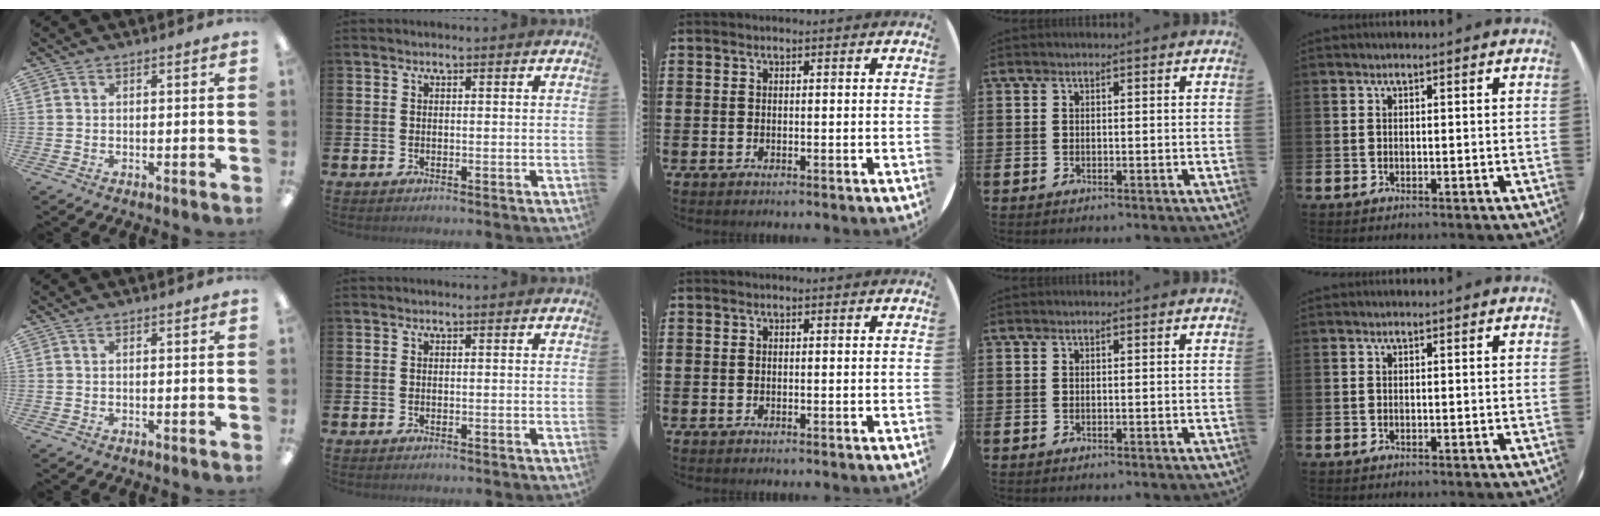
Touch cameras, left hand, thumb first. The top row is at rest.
{}